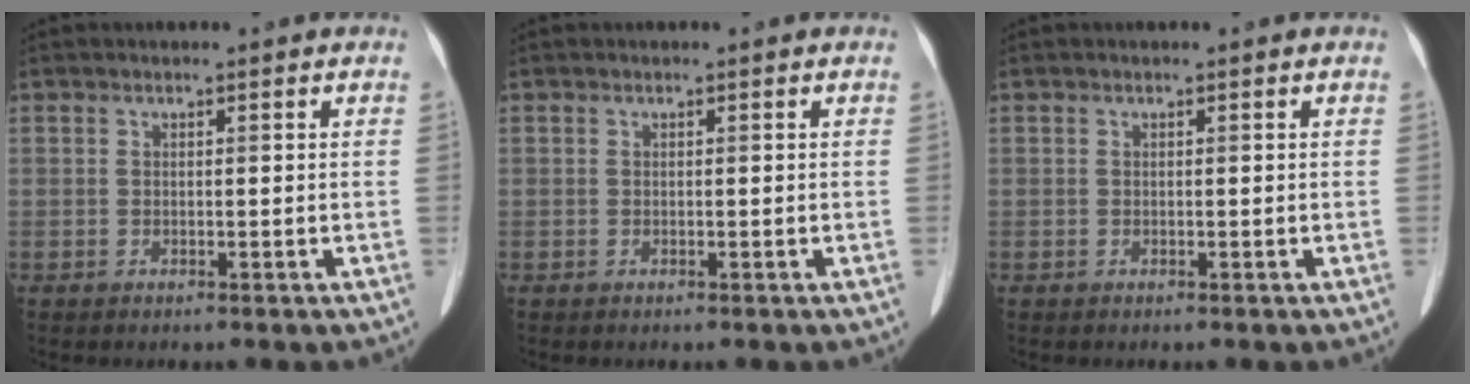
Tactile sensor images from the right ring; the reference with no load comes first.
{"total": 0.0}
{"total": 0.0}